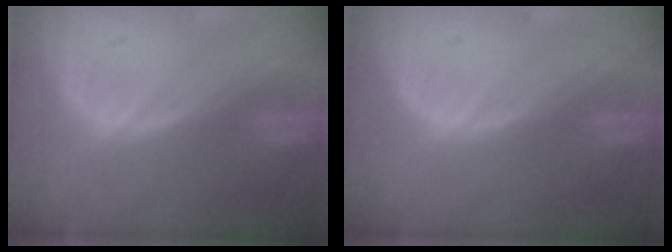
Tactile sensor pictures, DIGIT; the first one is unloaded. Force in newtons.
{"total": 0.0}